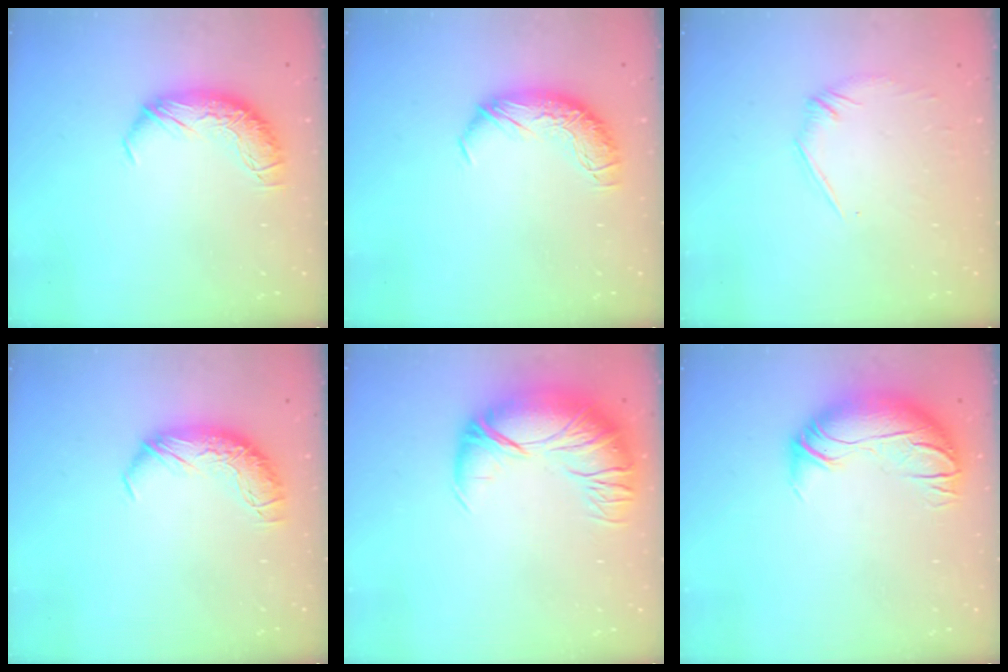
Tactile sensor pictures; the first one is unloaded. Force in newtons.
{"total": 0.0}
{"total": 3.8, "press": 3.5, "slide": 1.4}
{"total": 0.0}
{"total": 5.4, "press": 4.0, "slide": 3.6}
{"total": 2.9, "press": 0.5, "slide": 2.9}